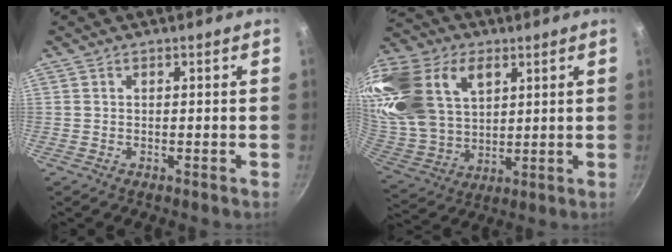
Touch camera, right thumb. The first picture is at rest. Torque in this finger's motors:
{"motor_torque": [2.27, 2.74, 0.89, -0.46, 0.73]}